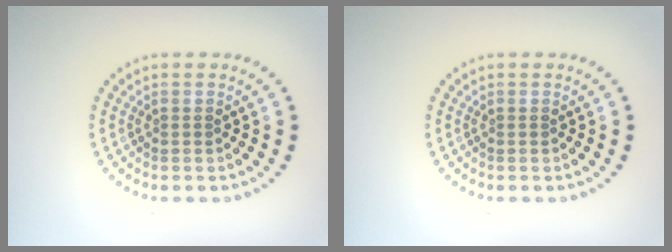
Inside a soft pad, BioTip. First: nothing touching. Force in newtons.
{"total": 0.0}